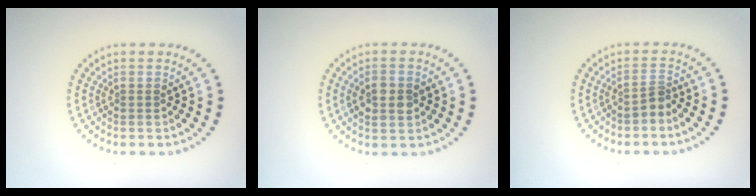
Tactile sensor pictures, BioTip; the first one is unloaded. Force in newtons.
{"total": 2.9, "press": 2.9, "slide": 0.1}
{"total": 1.3, "press": 0.8, "slide": 1.0}